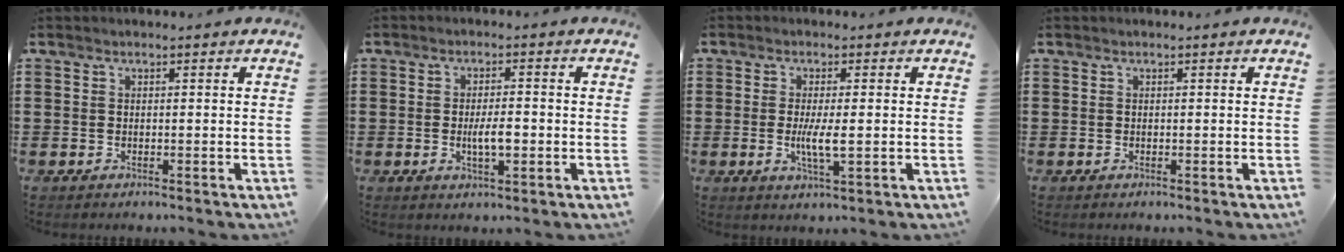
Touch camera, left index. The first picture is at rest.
{"total": 4.0, "force": [-0.7, 1.4, 3.7], "torque": [-0.066, 0.002, -0.012]}
{"total": 4.4, "force": [-0.4, 0.7, 4.3], "torque": [-0.081, -0.006, -0.010]}
{"total": 0.0}